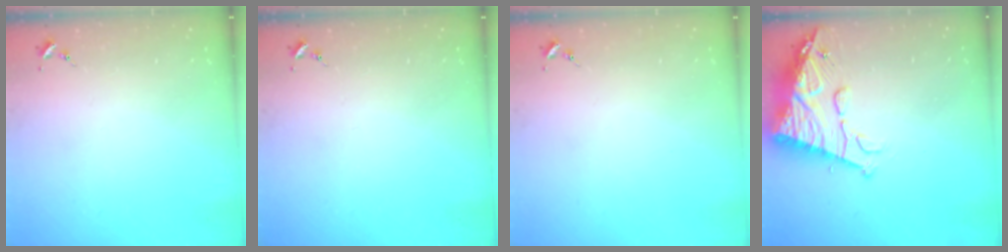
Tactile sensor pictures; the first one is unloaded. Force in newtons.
{"total": 0.0}
{"total": 0.0}
{"total": 14.9, "press": 14.8, "slide": 1.5}